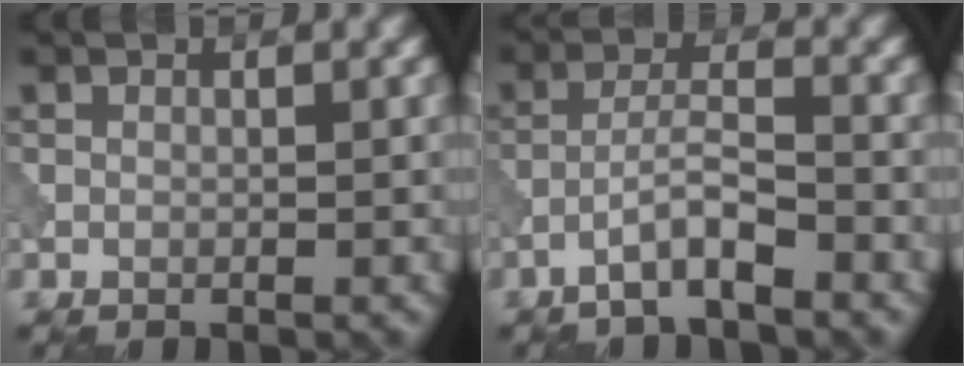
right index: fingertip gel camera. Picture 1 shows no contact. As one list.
[{"total": 3.5, "force": [-2.2, 0.5, 2.7], "torque": [-0.049, 0.015, -0.047]}]